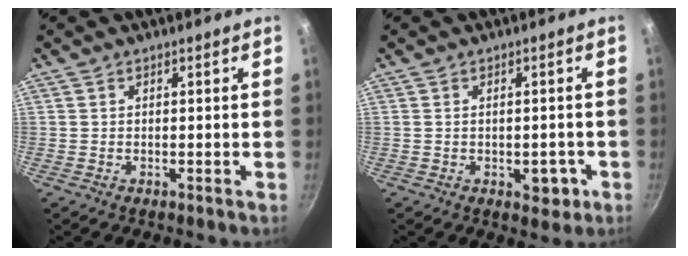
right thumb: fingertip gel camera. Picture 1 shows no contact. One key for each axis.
{"total": 4.2, "fx": -1.4, "fy": 2.5, "fz": 3.1, "tx": -0.024, "ty": 0.009, "tz": -0.014}